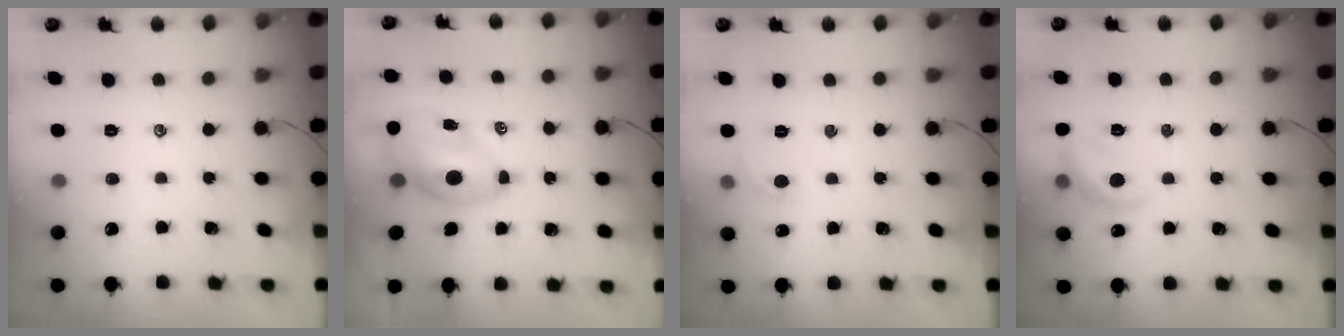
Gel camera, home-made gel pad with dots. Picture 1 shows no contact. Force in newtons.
{"total": 9.4, "press": 9.0, "slide": 2.7}
{"total": 3.7, "press": 3.5, "slide": 1.2}
{"total": 9.9, "press": 9.8, "slide": 1.1}